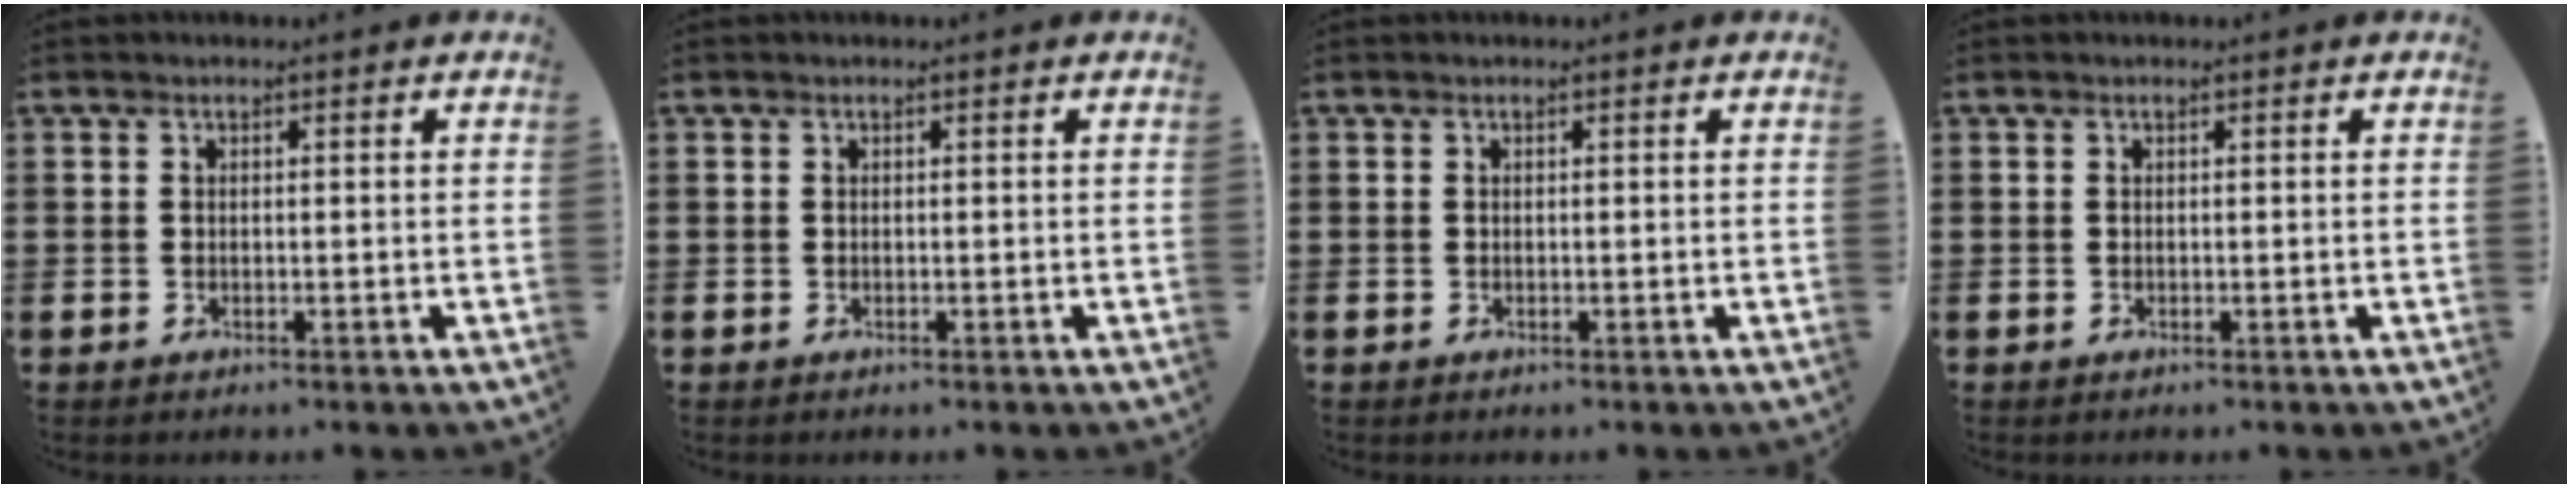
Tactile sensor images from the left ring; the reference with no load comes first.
{"total": 0.0}
{"total": 0.0}
{"total": 0.0}